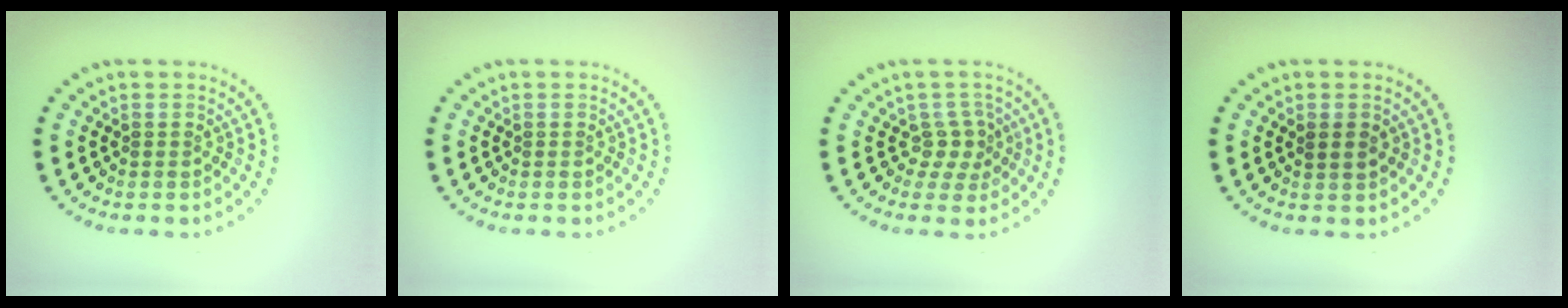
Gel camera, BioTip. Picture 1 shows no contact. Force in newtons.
{"total": 0.0}
{"total": 2.1, "press": 1.4, "slide": 1.5}
{"total": 1.2, "press": 1.1, "slide": 0.5}